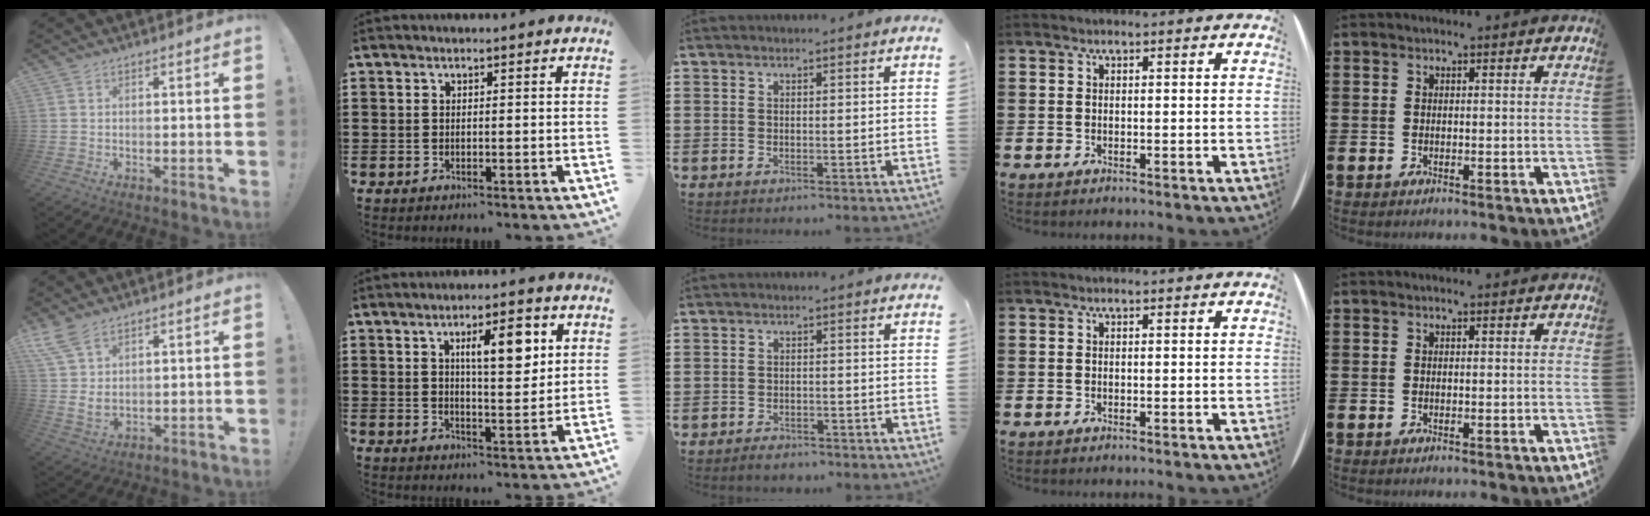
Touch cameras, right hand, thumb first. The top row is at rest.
{"thumb": {"total": 7.6, "force": [4.7, 3.1, 5.1], "torque": [-0.105, -0.022, 0.093]}, "index": {"total": 7.1, "force": [2.7, 2.2, 6.3], "torque": [-0.096, -0.004, 0.035]}, "middle": {"total": 1.6, "force": [-1.5, 0.4, 0.4], "torque": [-0.012, -0.001, -0.031]}}